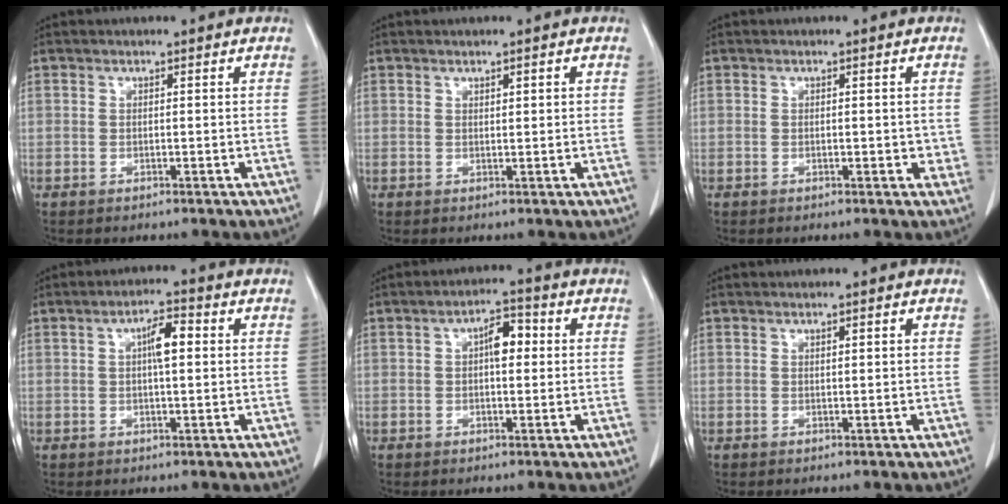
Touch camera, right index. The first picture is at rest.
{"total": 1.1, "force": [0.5, 0.3, 0.9], "torque": [-0.013, 0.001, 0.009]}
{"total": 2.4, "force": [-0.1, 1.3, 2.0], "torque": [-0.019, 0.003, -0.001]}
{"total": 4.6, "force": [0.9, 1.1, 4.4], "torque": [-0.072, 0.011, 0.012]}
{"total": 4.5, "force": [0.7, 1.9, 4.1], "torque": [-0.062, 0.016, 0.008]}
{"total": 0.6, "force": [0.3, 0.1, 0.5], "torque": [-0.009, 0.000, 0.005]}